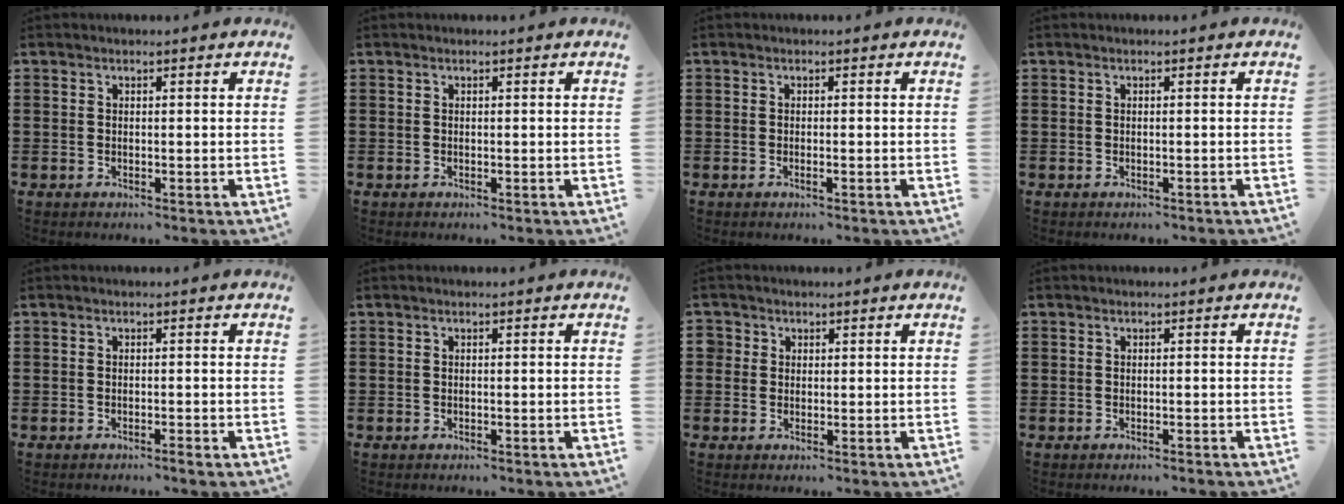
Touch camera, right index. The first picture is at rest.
{"total": 0.0}
{"total": 0.5, "force": [-0.3, 0.0, 0.4], "torque": [-0.008, -0.003, -0.004]}
{"total": 0.0}
{"total": 0.9, "force": [-0.7, 0.0, 0.5], "torque": [-0.011, -0.003, -0.013]}
{"total": 0.0}
{"total": 1.5, "force": [0.6, 1.4, 0.0], "torque": [-0.007, 0.008, 0.010]}
{"total": 0.6, "force": [-0.6, 0.0, 0.1], "torque": [-0.004, -0.003, -0.011]}